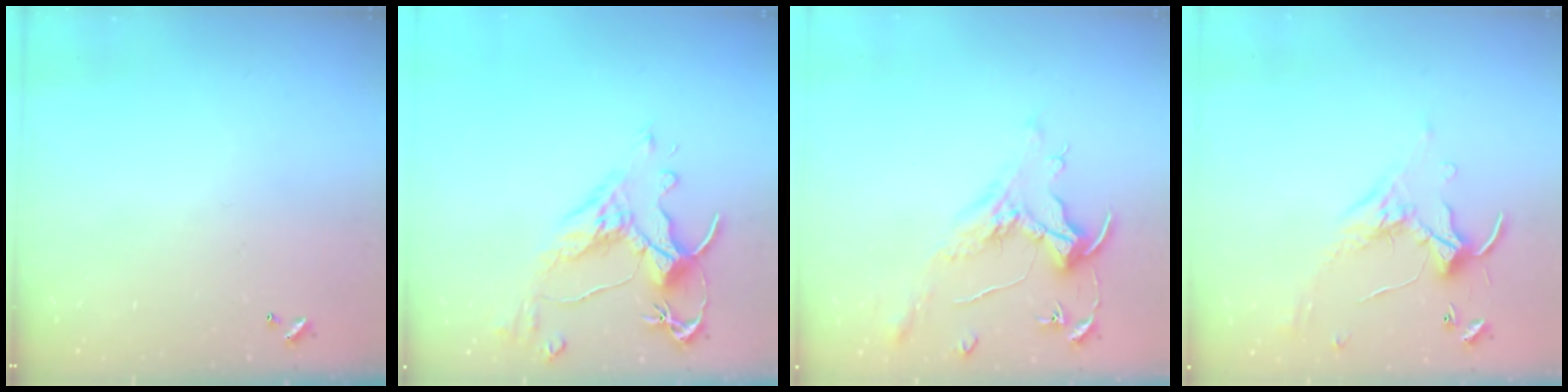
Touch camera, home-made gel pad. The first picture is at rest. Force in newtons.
{"total": 6.2, "press": 6.0, "slide": 1.6}
{"total": 1.6, "press": 1.4, "slide": 0.7}
{"total": 0.7, "press": 0.6, "slide": 0.4}